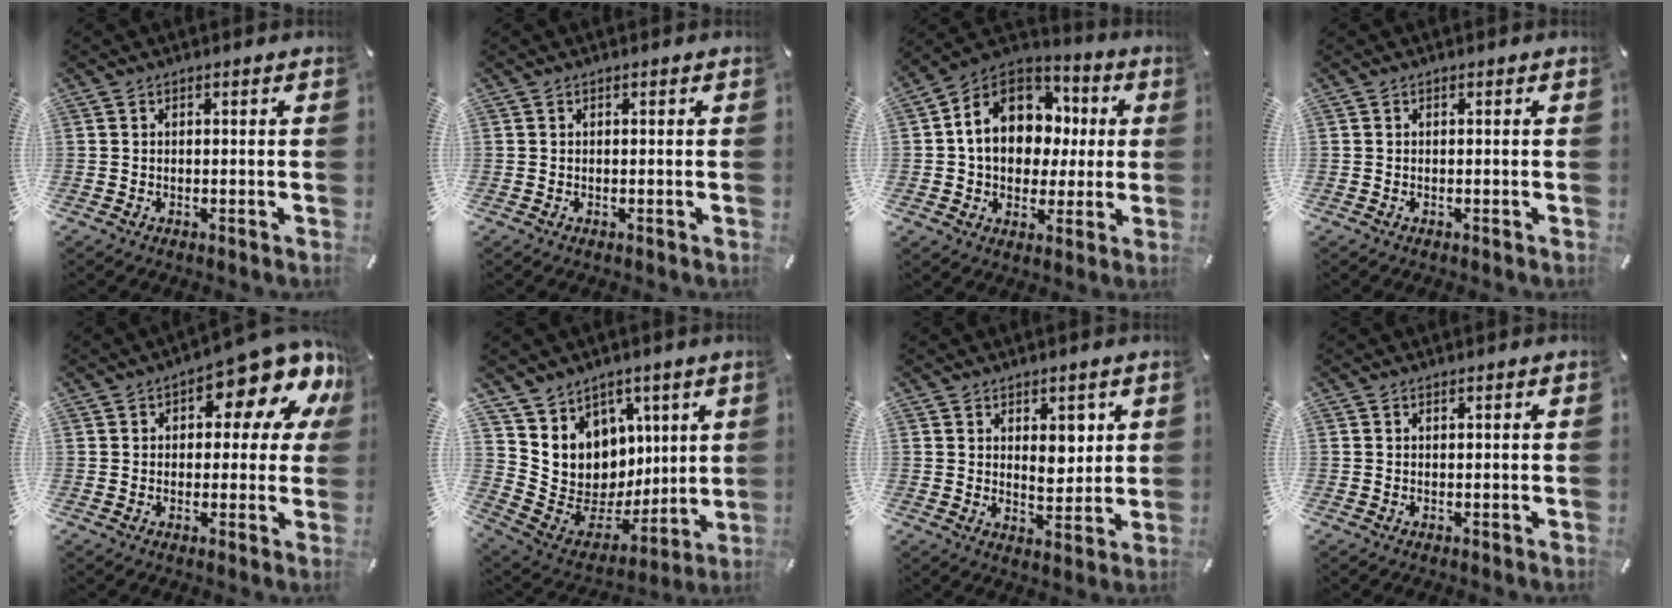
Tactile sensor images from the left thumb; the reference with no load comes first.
{"total": 0.0}
{"total": 14.4, "force": [1.7, 12.0, 7.8], "torque": [-0.152, 0.001, 0.035]}
{"total": 0.0}
{"total": 13.2, "force": [7.9, 5.3, 9.2], "torque": [-0.112, -0.060, 0.128]}
{"total": 9.8, "force": [3.0, 9.3, -0.2], "torque": [-0.001, -0.058, 0.079]}
{"total": 6.1, "force": [2.7, 4.2, 3.4], "torque": [-0.031, -0.014, 0.042]}
{"total": 0.0}